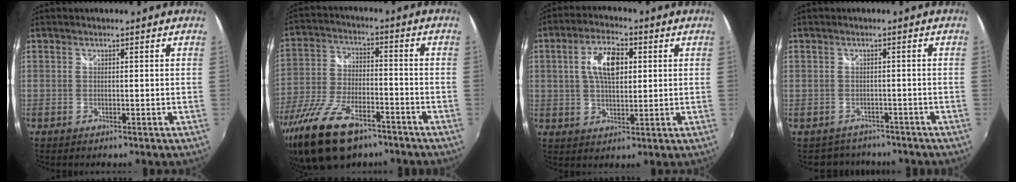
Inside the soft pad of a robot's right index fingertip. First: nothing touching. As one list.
[{"total": 17.2, "force": [-11.7, 7.6, 10.0], "torque": [-0.222, -0.030, -0.211]}, {"total": 8.6, "force": [1.8, 4.2, 7.3], "torque": [-0.133, 0.014, 0.032]}, {"total": 4.6, "force": [-3.7, 2.9, -0.1], "torque": [-0.003, 0.015, -0.055]}]